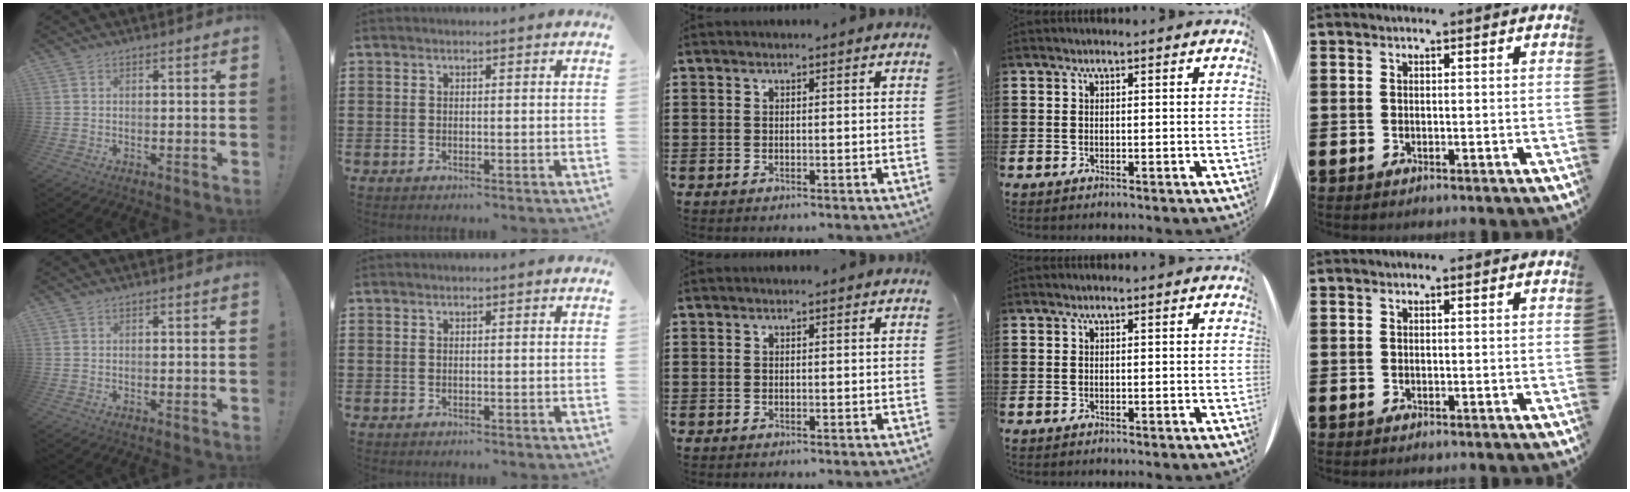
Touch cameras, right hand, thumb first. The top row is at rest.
{}